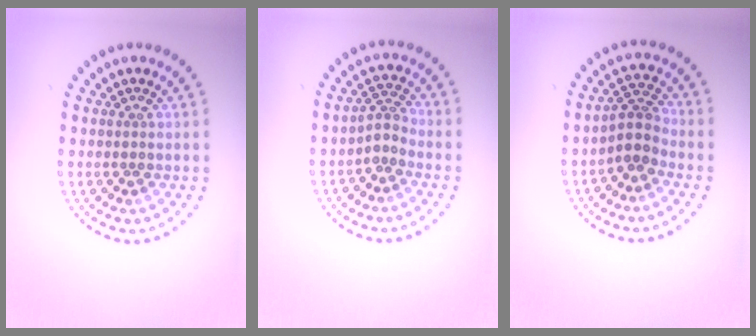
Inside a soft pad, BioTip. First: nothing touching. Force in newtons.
{"total": 1.8, "press": 1.3, "slide": 1.2}
{"total": 2.6, "press": 2.0, "slide": 1.7}